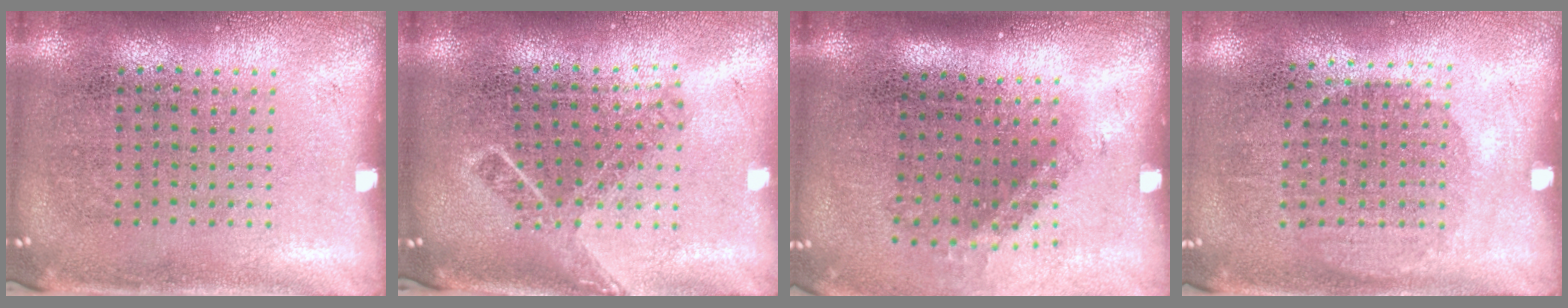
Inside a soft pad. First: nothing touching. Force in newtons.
{"total": 1.7, "press": 1.2, "slide": 1.2}
{"total": 1.3, "press": 0.9, "slide": 0.9}
{"total": 1.0, "press": 0.9, "slide": 0.4}